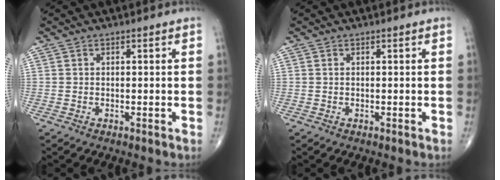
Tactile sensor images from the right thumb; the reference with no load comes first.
{"total": 0.0}